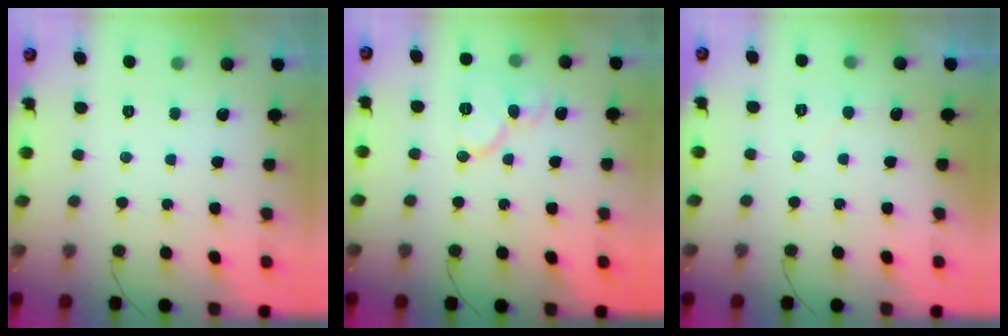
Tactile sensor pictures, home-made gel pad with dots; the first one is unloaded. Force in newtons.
{"total": 10.0, "press": 9.9, "slide": 1.2}
{"total": 3.9, "press": 3.9, "slide": 0.4}